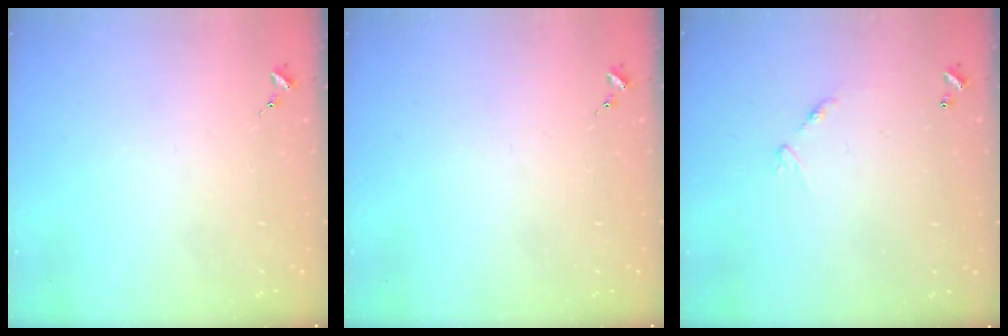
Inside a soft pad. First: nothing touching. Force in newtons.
{"total": 0.0}
{"total": 6.9, "press": 6.8, "slide": 0.6}